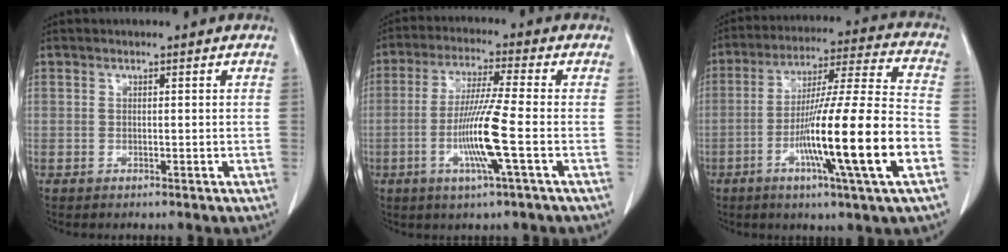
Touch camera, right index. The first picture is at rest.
{"total": 9.9, "force": [-2.6, -0.9, 9.5], "torque": [-0.189, -0.014, -0.055]}
{"total": 19.1, "force": [-6.1, -0.7, 18.1], "torque": [-0.308, -0.011, -0.107]}